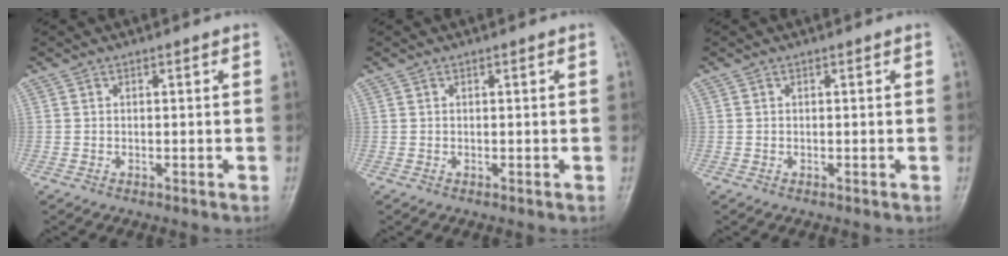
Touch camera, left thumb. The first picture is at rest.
{"total": 0.0}
{"total": 0.0}